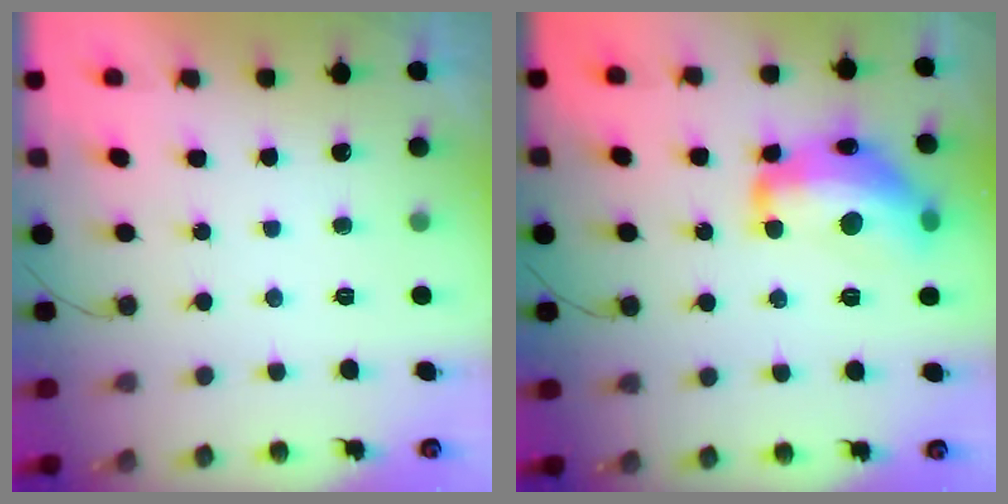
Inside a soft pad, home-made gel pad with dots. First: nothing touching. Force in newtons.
{"total": 18.4, "press": 18.3, "slide": 1.2}